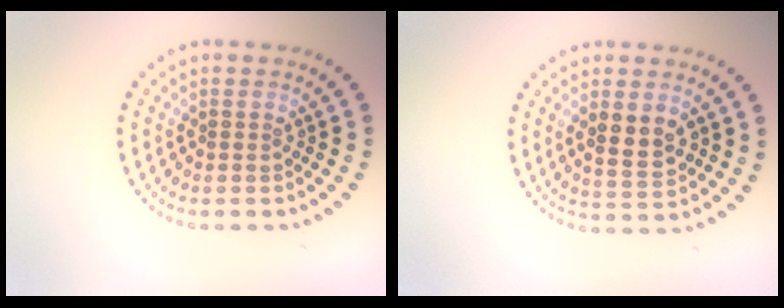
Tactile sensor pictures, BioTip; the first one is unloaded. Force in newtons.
{"total": 3.1, "press": 3.0, "slide": 0.5}